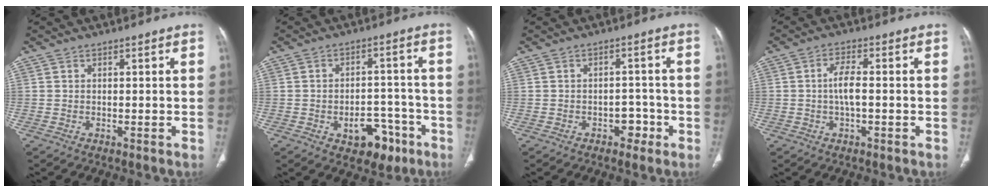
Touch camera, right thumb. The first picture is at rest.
{"total": 9.2, "force": [-4.3, 5.9, 5.6], "torque": [-0.044, 0.041, -0.050]}
{"total": 3.5, "force": [-1.8, 2.5, 1.8], "torque": [-0.004, 0.019, -0.024]}
{"total": 4.2, "force": [-0.3, 1.5, 4.0], "torque": [-0.087, 0.007, -0.010]}